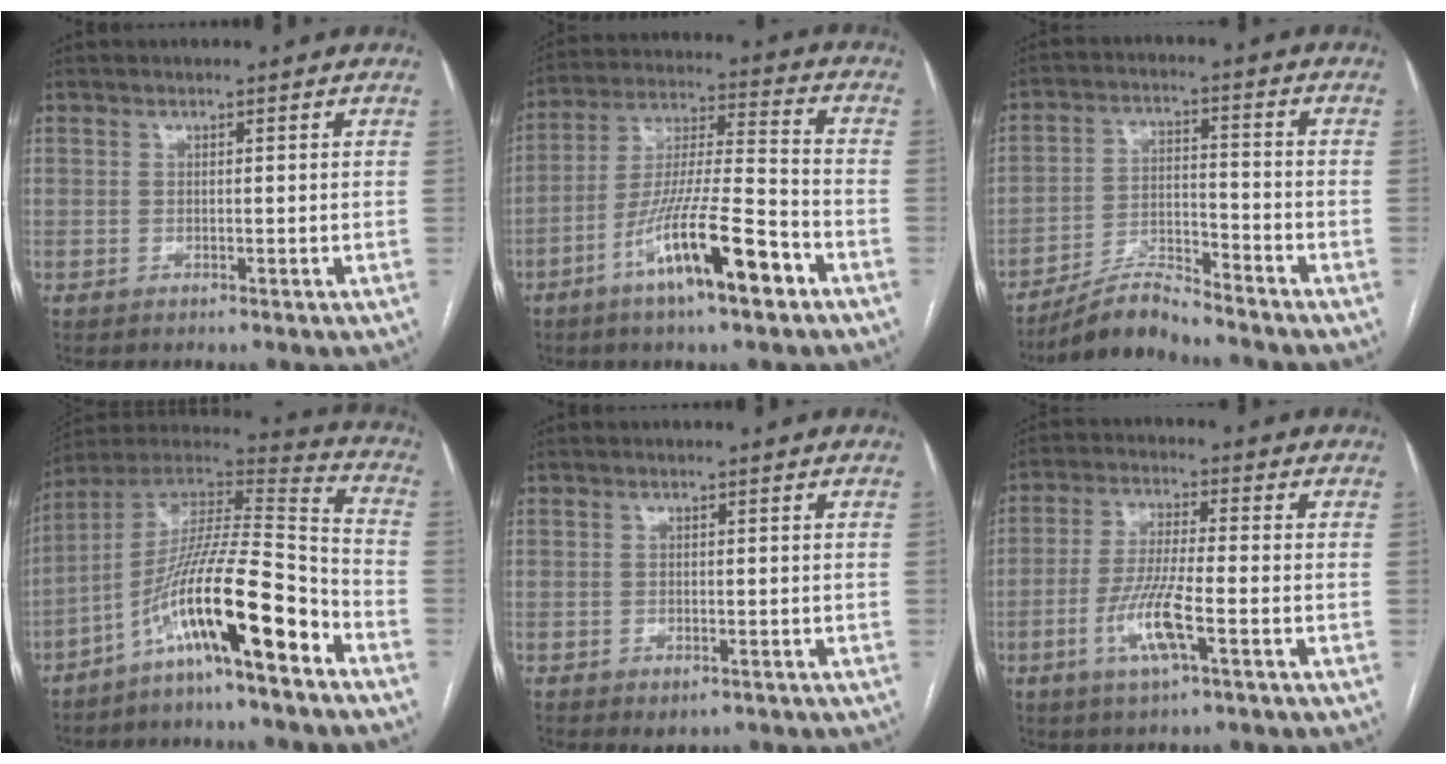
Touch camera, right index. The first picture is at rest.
{"total": 14.6, "force": [-7.6, 1.7, 12.3], "torque": [-0.224, -0.007, -0.134]}
{"total": 6.7, "force": [-6.4, 0.6, 1.9], "torque": [-0.035, -0.004, -0.118]}
{"total": 16.9, "force": [-9.2, 1.1, 14.1], "torque": [-0.254, 0.010, -0.163]}
{"total": 2.2, "force": [-1.2, 1.4, 1.2], "torque": [-0.009, 0.001, -0.006]}
{"total": 8.5, "force": [-3.3, 0.9, 7.8], "torque": [-0.160, -0.007, -0.063]}